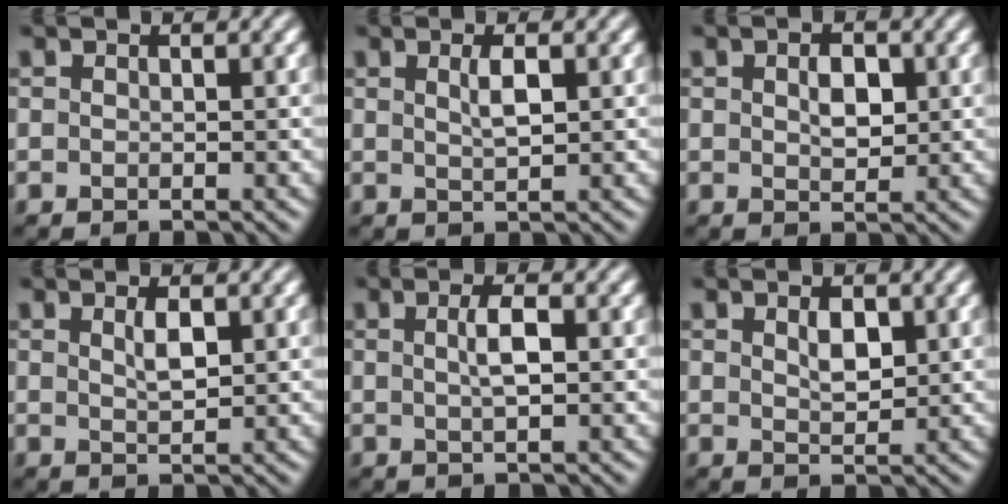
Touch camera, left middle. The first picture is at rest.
{"total": 1.8, "force": [0.7, 0.4, 1.7], "torque": [-0.031, 0.002, 0.012]}
{"total": 2.4, "force": [0.5, 1.4, 1.9], "torque": [-0.032, 0.001, 0.008]}
{"total": 1.8, "force": [0.7, 0.6, 1.6], "torque": [-0.031, 0.000, 0.015]}
{"total": 2.3, "force": [0.4, 0.5, 2.2], "torque": [-0.041, 0.007, 0.005]}
{"total": 2.1, "force": [0.8, 1.0, 1.6], "torque": [-0.030, 0.000, 0.015]}